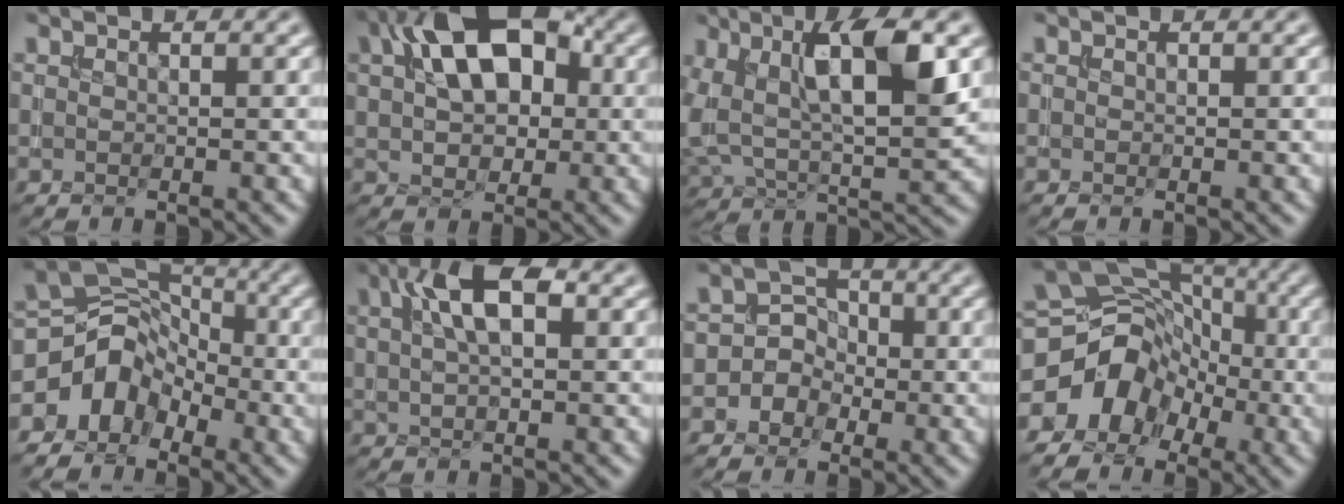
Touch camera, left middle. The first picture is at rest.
{"total": 11.4, "force": [3.2, 7.2, 8.2], "torque": [-0.136, 0.032, 0.043]}
{"total": 9.9, "force": [2.6, 4.1, 8.6], "torque": [-0.153, 0.006, 0.038]}
{"total": 0.0}
{"total": 5.7, "force": [-2.7, 4.2, 2.6], "torque": [-0.038, 0.012, -0.065]}
{"total": 5.6, "force": [1.9, 2.3, 4.7], "torque": [-0.085, 0.013, 0.026]}
{"total": 4.2, "force": [-1.5, 3.8, 1.0], "torque": [0.015, 0.022, -0.043]}
{"total": 7.5, "force": [-2.9, 5.8, 3.8], "torque": [-0.059, 0.006, -0.061]}